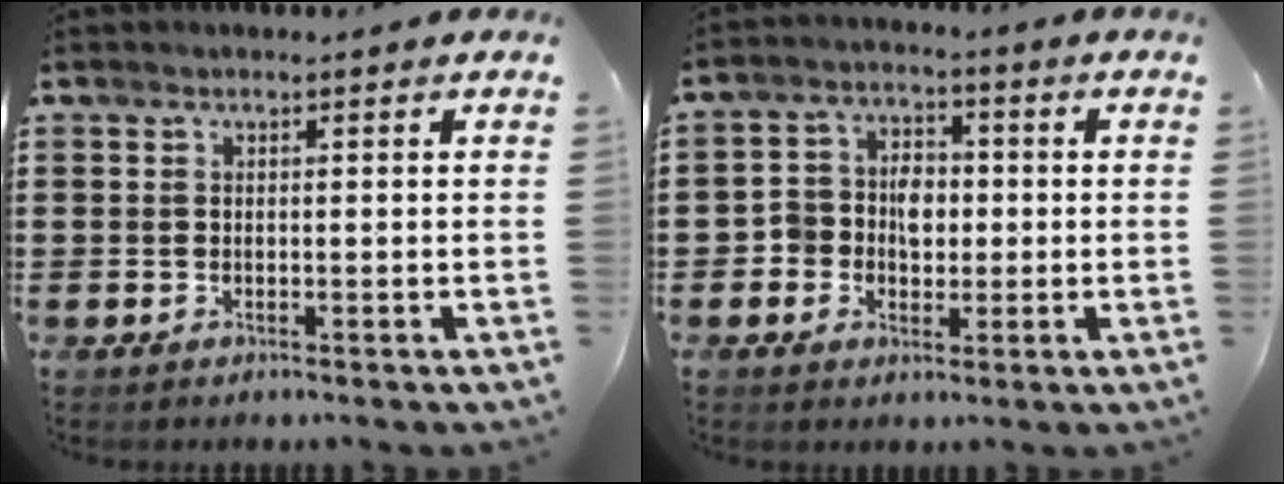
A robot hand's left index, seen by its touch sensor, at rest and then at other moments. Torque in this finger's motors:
{"motor_torque": [0.35, 0.47, 0.17, 0.05]}